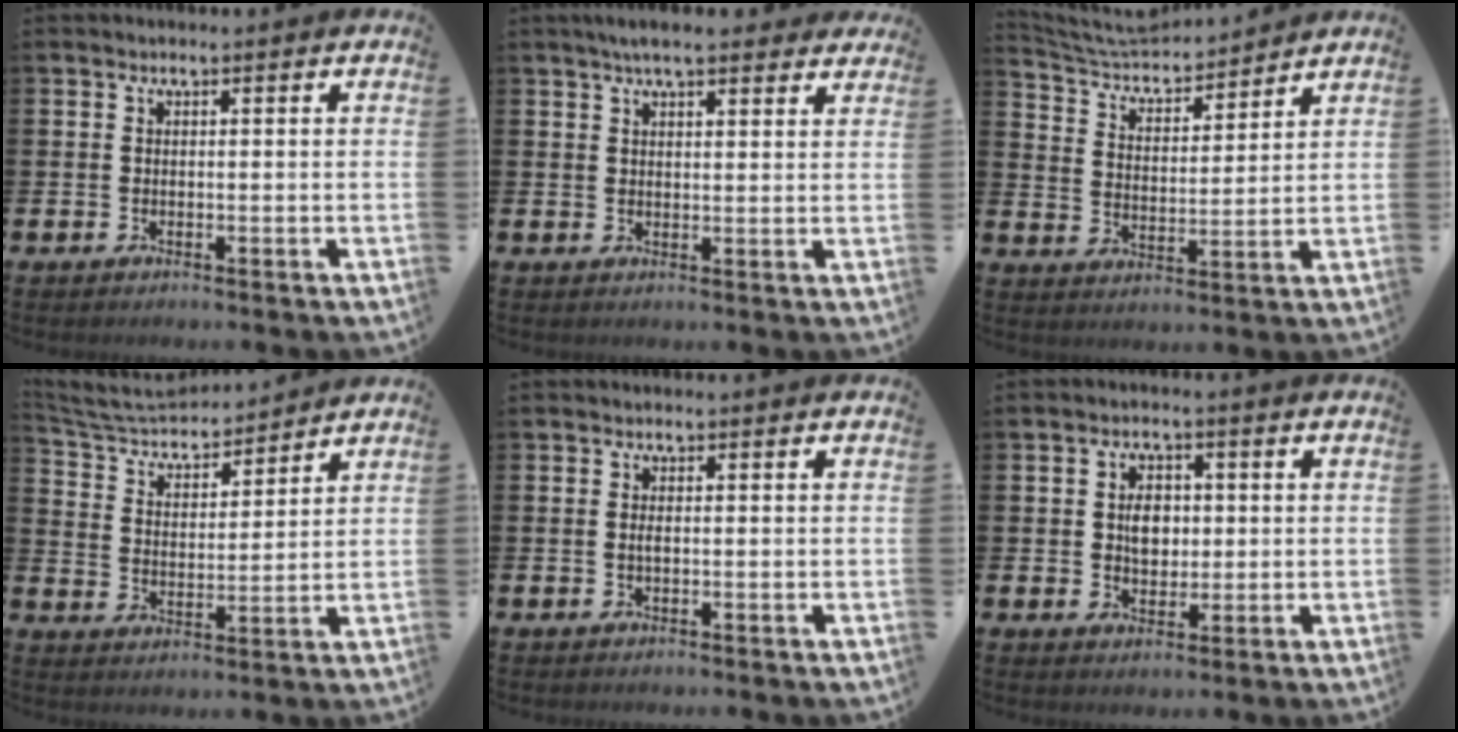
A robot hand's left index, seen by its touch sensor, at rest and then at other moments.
{"total": 4.4, "force": [3.9, 1.0, 1.9], "torque": [-0.043, -0.009, 0.070]}
{"total": 5.9, "force": [5.7, 1.3, 0.9], "torque": [-0.046, -0.045, 0.095]}
{"total": 6.2, "force": [6.0, 1.4, 0.9], "torque": [-0.047, -0.045, 0.101]}
{"total": 0.7, "force": [0.0, 0.2, 0.7], "torque": [-0.008, -0.002, -0.001]}
{"total": 3.9, "force": [0.6, 2.8, 2.6], "torque": [-0.035, 0.003, 0.003]}